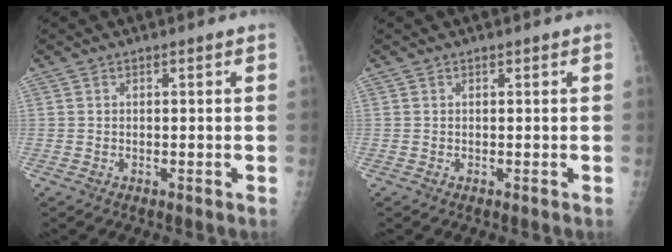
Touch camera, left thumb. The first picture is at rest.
{"total": 0.0}